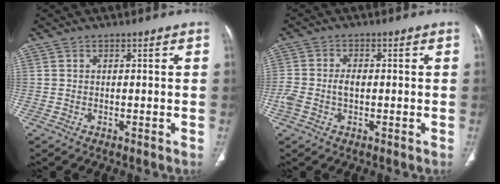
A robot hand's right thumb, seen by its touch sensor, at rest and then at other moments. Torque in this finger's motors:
{"motor_torque": [0.71, 0.97, 1.17, -0.21, 0.08]}